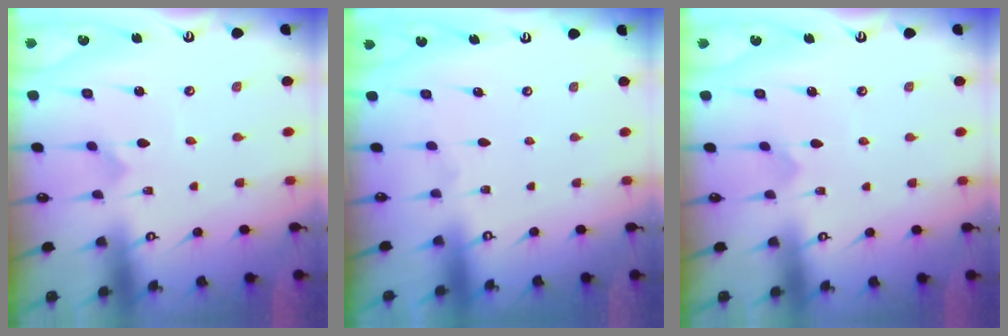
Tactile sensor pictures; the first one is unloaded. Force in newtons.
{"total": 0.0}
{"total": 2.7, "press": 2.7, "slide": 0.2}